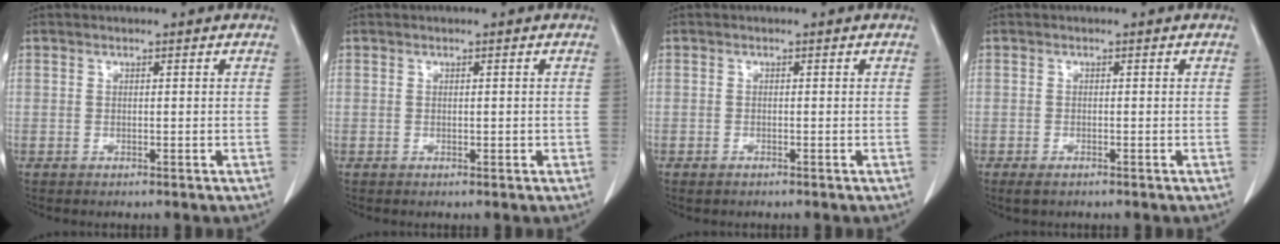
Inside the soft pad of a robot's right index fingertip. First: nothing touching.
{"total": 0.7, "force": [-0.1, 0.5, 0.5], "torque": [-0.006, 0.002, -0.001]}
{"total": 0.7, "force": [-0.6, 0.3, 0.3], "torque": [-0.008, -0.001, -0.007]}
{"total": 1.7, "force": [-1.2, 0.6, 1.0], "torque": [-0.021, -0.003, -0.015]}